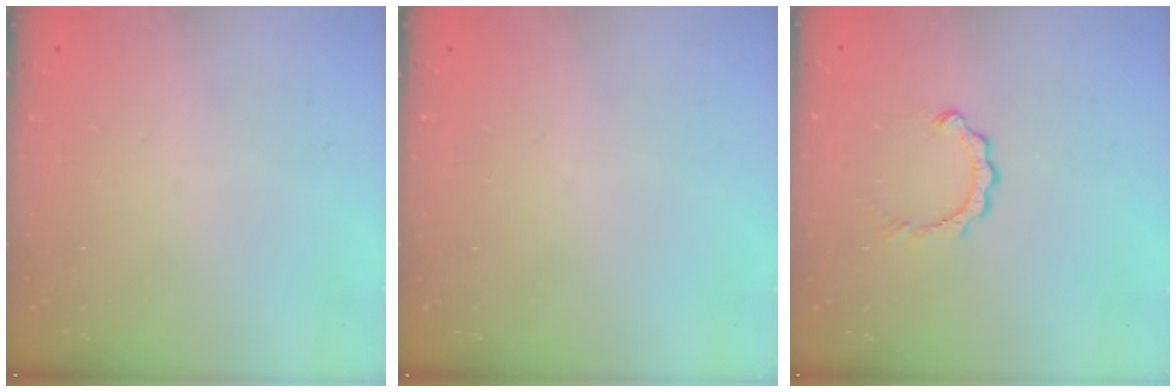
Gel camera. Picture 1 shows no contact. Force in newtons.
{"total": 0.0}
{"total": 2.8, "press": 2.8, "slide": 0.3}